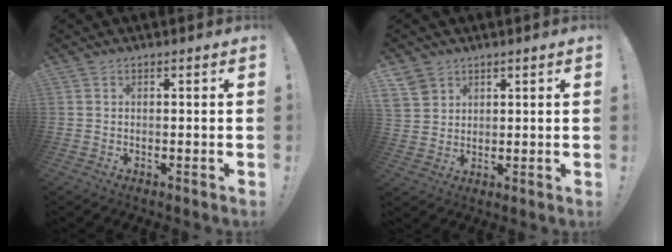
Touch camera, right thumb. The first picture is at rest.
{"total": 4.9, "force": [3.3, 3.5, 0.9], "torque": [-0.020, -0.019, 0.067]}